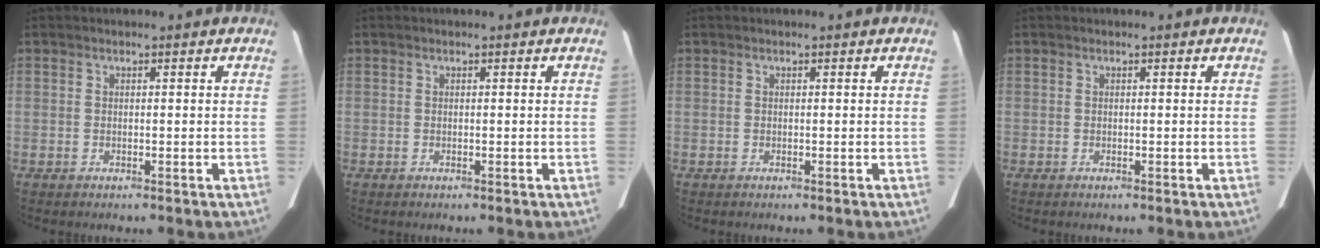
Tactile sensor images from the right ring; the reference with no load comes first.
{"total": 0.0}
{"total": 0.0}
{"total": 0.0}